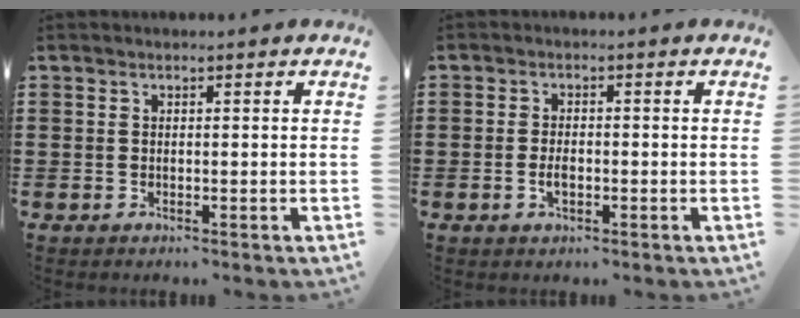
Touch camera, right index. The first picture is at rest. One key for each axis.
{"total": 2.2, "fx": -0.5, "fy": 0.9, "fz": 2.0, "tx": -0.039, "ty": -0.002, "tz": -0.008}